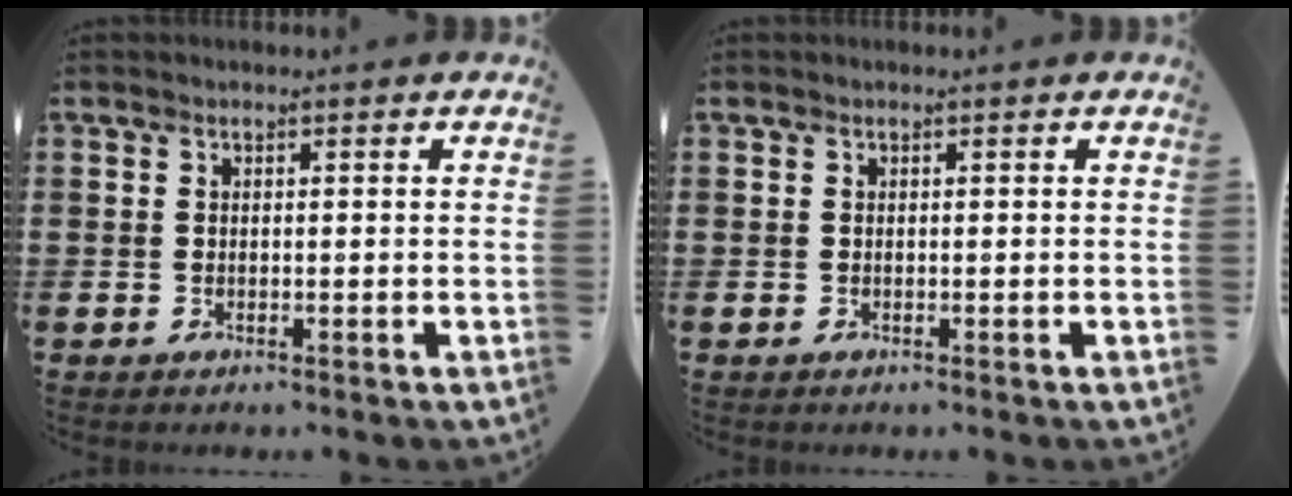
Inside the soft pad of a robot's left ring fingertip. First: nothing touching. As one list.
[{"total": 0.0}]